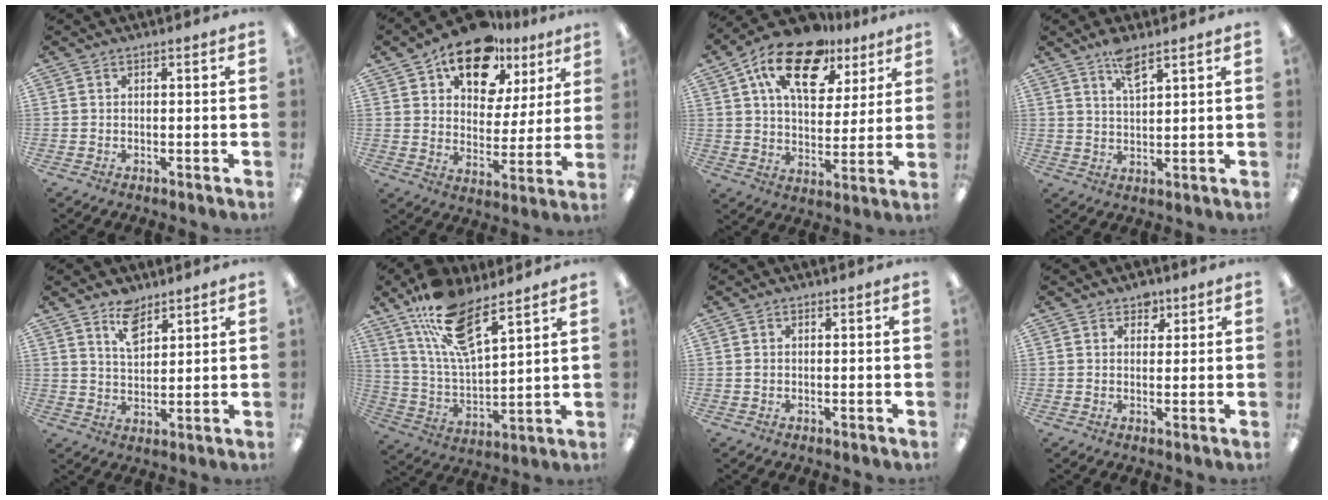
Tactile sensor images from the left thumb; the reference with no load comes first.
{"total": 15.5, "force": [10.9, 8.6, 7.0], "torque": [-0.109, -0.062, 0.193]}
{"total": 18.3, "force": [10.8, 9.6, 11.1], "torque": [-0.188, -0.043, 0.189]}
{"total": 5.2, "force": [3.9, 1.3, 3.2], "torque": [-0.059, -0.015, 0.065]}
{"total": 7.0, "force": [5.0, 3.6, 3.3], "torque": [-0.046, -0.022, 0.088]}
{"total": 16.2, "force": [11.2, 5.4, 10.4], "torque": [-0.203, -0.046, 0.196]}
{"total": 0.5, "force": [0.1, 0.4, 0.3], "torque": [-0.006, 0.003, 0.000]}
{"total": 3.4, "force": [2.3, 2.3, 1.0], "torque": [-0.002, -0.006, 0.037]}